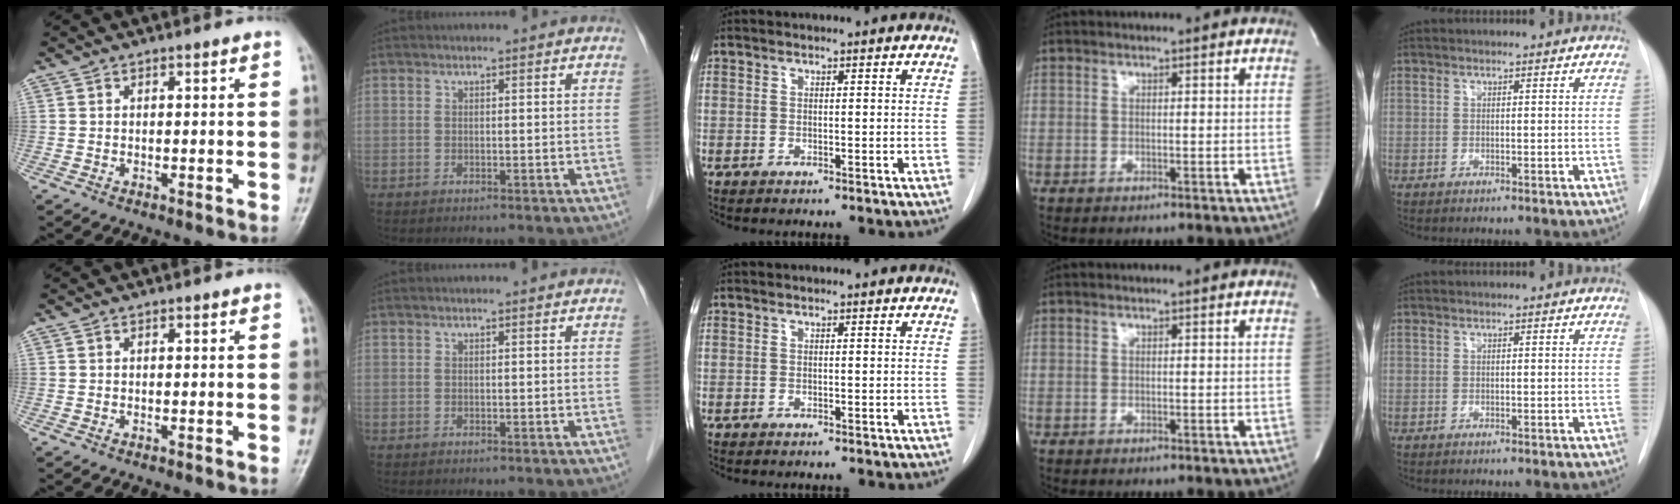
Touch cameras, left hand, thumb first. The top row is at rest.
{}